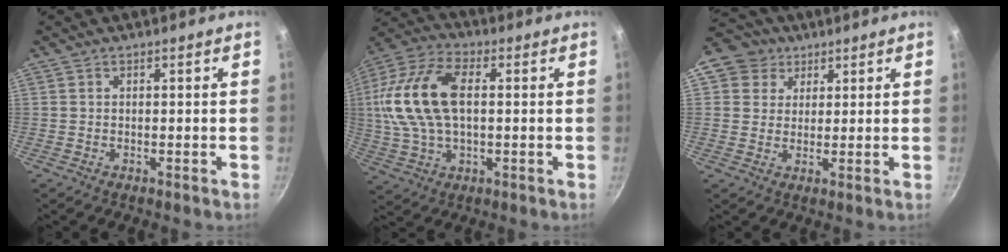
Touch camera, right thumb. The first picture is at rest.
{"total": 17.9, "force": [1.8, 10.3, 14.6], "torque": [-0.288, 0.023, 0.023]}
{"total": 7.6, "force": [3.7, 6.4, 1.8], "torque": [-0.002, 0.003, 0.051]}